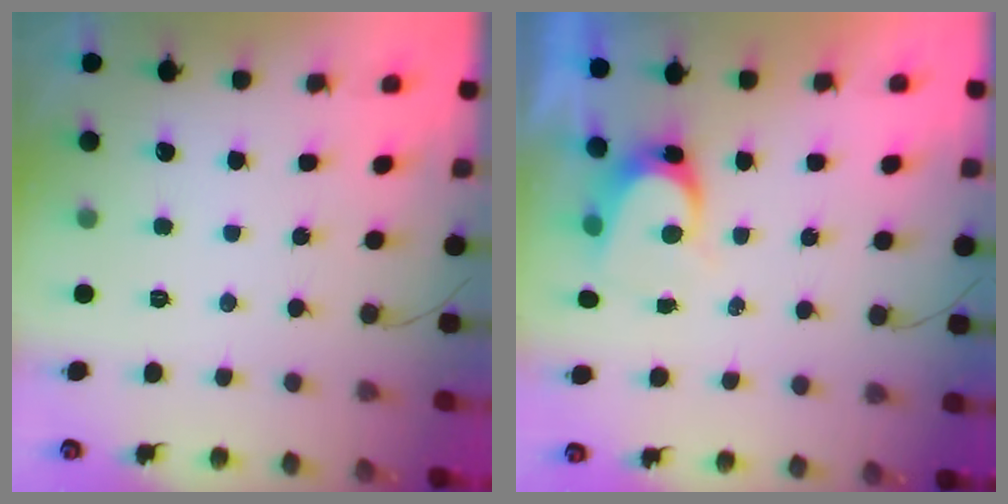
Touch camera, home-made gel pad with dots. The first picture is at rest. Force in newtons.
{"total": 4.4, "press": 4.4, "slide": 0.5}